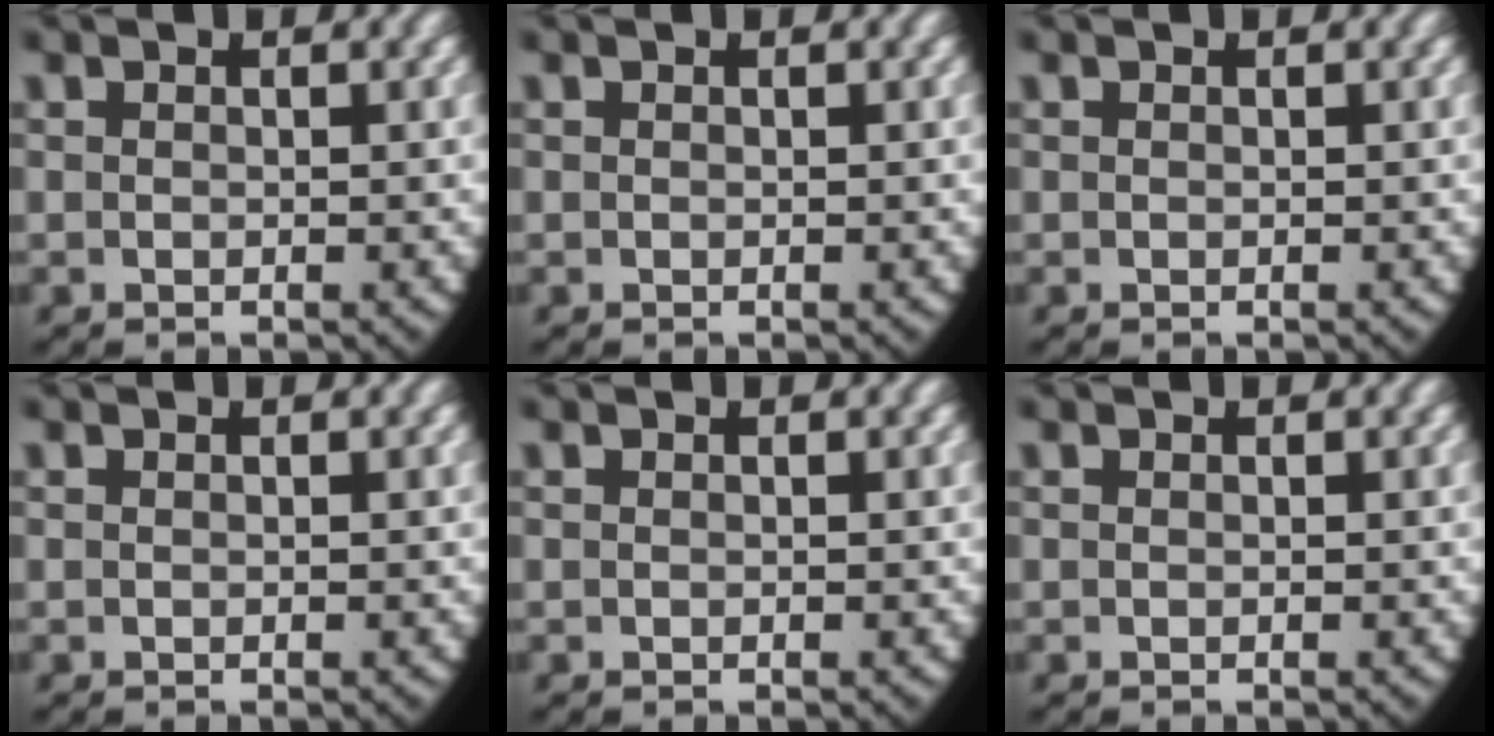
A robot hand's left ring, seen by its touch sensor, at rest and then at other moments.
{"total": 0.0}
{"total": 0.0}
{"total": 0.0}
{"total": 0.0}
{"total": 0.0}